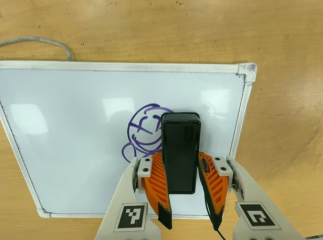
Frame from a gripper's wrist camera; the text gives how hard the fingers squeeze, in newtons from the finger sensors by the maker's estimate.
{"total": 11.4, "left": 11.1, "right": 11.7}